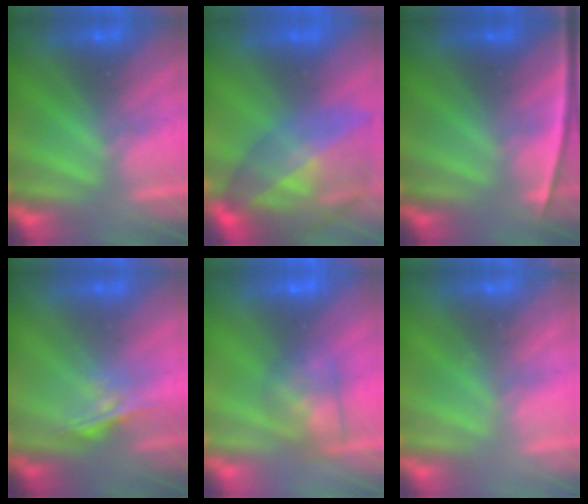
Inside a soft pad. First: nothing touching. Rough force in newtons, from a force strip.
{"total": 7.3}
{"total": 2.3}
{"total": 1.4}
{"total": 5.8}
{"total": 2.3}